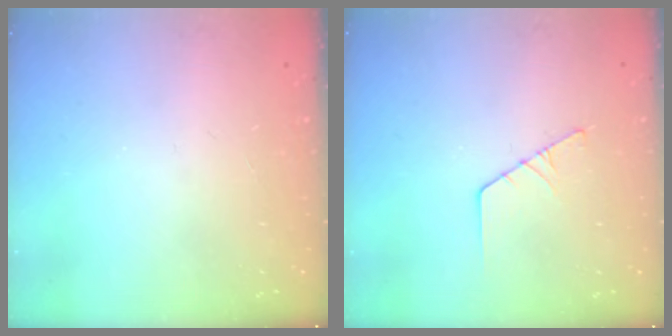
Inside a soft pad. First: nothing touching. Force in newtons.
{"total": 2.6, "press": 2.6, "slide": 0.3}